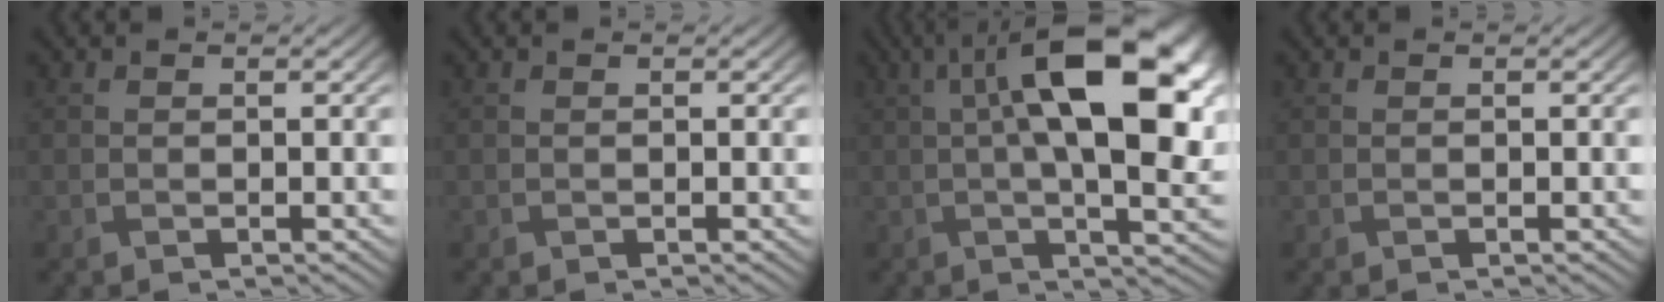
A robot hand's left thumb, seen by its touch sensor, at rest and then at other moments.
{"total": 0.0}
{"total": 17.5, "force": [3.4, 6.5, 15.9], "torque": [-0.246, 0.024, 0.049]}
{"total": 0.0}